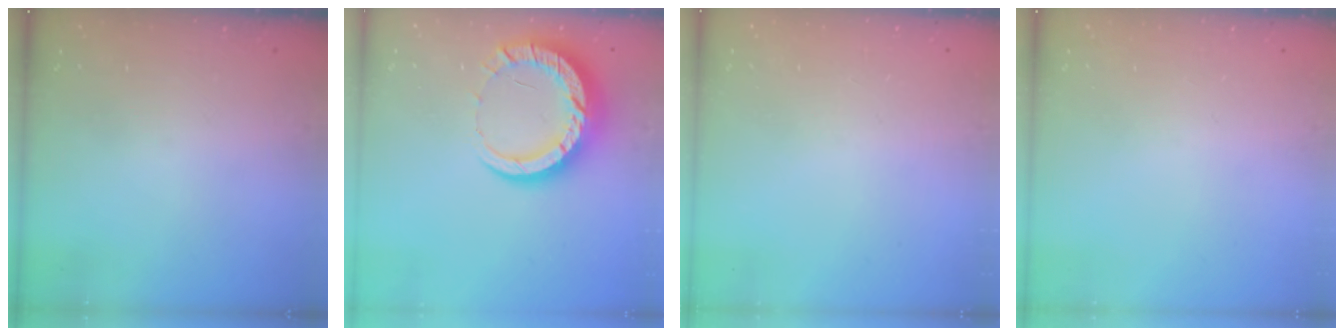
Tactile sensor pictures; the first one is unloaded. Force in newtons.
{"total": 14.0, "press": 14.0, "slide": 1.3}
{"total": 2.2, "press": 2.2, "slide": 0.1}
{"total": 0.0}